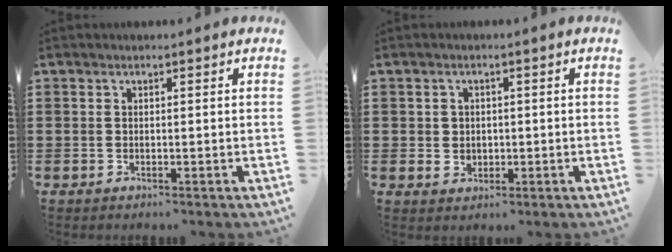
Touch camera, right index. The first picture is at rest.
{"total": 1.9, "force": [0.3, 1.8, 0.4], "torque": [-0.014, 0.010, 0.003]}